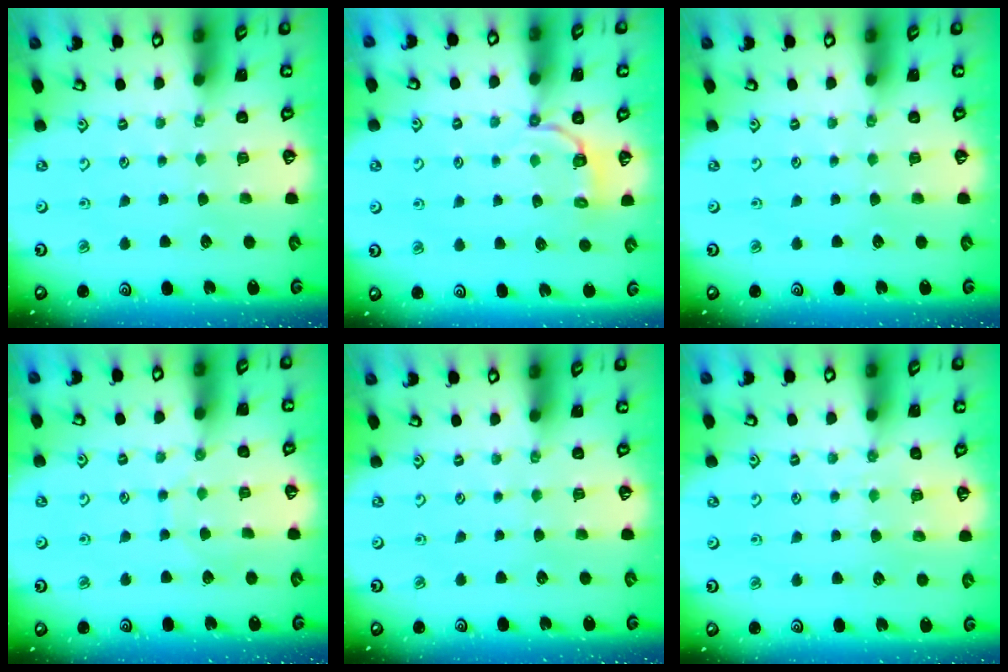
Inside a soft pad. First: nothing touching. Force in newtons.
{"total": 3.8, "press": 2.9, "slide": 2.5}
{"total": 0.0}
{"total": 5.4, "press": 5.4, "slide": 0.5}
{"total": 0.0}
{"total": 5.9, "press": 5.8, "slide": 0.8}